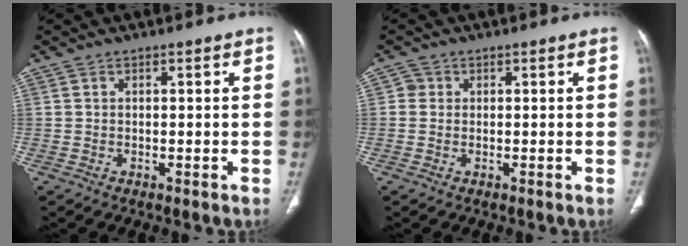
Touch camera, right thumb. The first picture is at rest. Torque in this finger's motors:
{"motor_torque": [0.03, -0.28, 0.27, 0.16, -0.05]}